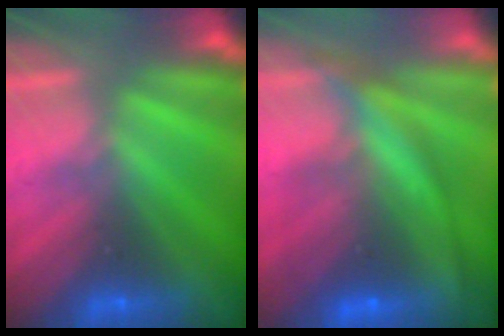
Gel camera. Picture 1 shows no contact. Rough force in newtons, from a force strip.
{"total": 10.5}